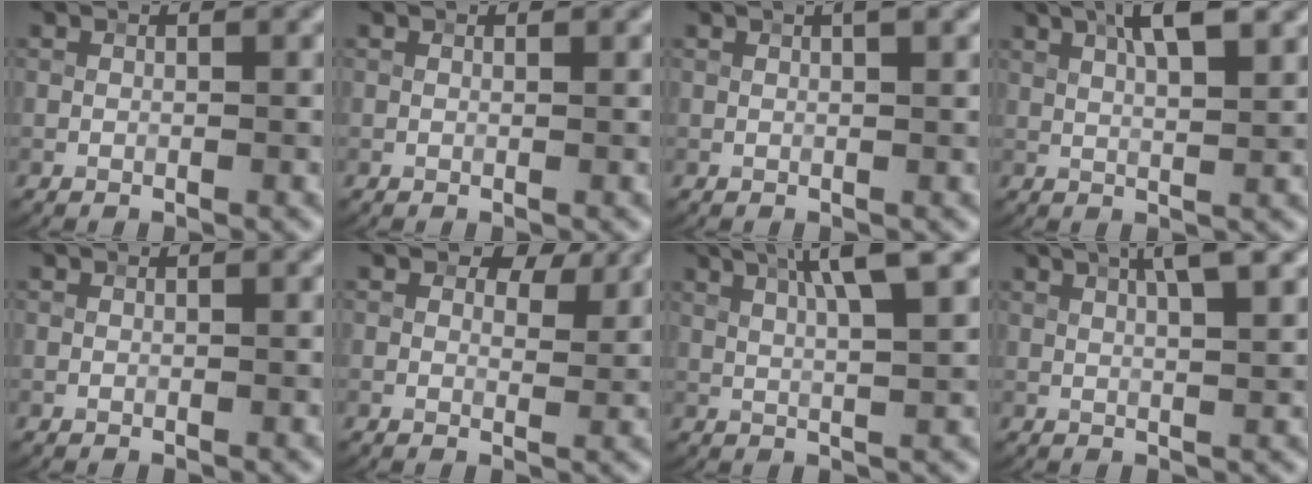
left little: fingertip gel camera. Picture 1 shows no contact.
{"total": 0.0}
{"total": 1.3, "force": [0.7, 0.1, 1.1], "torque": [-0.018, 0.001, 0.010]}
{"total": 5.9, "force": [3.0, 1.5, 4.8], "torque": [-0.074, 0.014, 0.041]}
{"total": 0.0}
{"total": 3.1, "force": [1.8, 1.8, 1.8], "torque": [-0.023, -0.001, 0.023]}
{"total": 6.0, "force": [2.9, 1.0, 5.2], "torque": [-0.082, 0.013, 0.048]}
{"total": 4.6, "force": [2.6, 0.9, 3.8], "torque": [-0.048, 0.014, 0.027]}